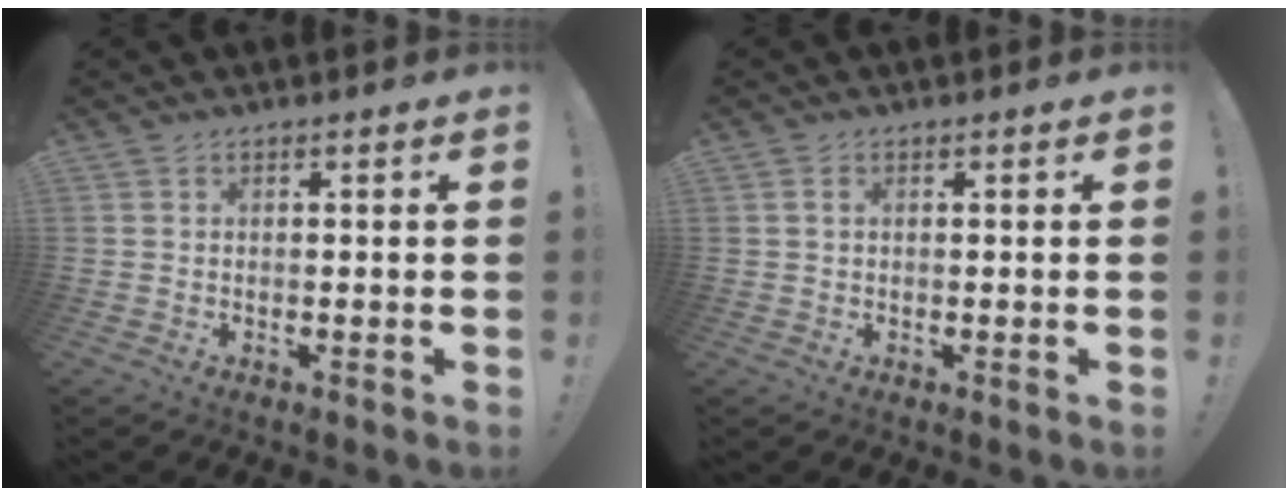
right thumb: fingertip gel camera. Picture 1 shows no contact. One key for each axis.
{"total": 1.0, "fx": 0.2, "fy": 0.5, "fz": 0.8, "tx": -0.017, "ty": 0.003, "tz": 0.003}